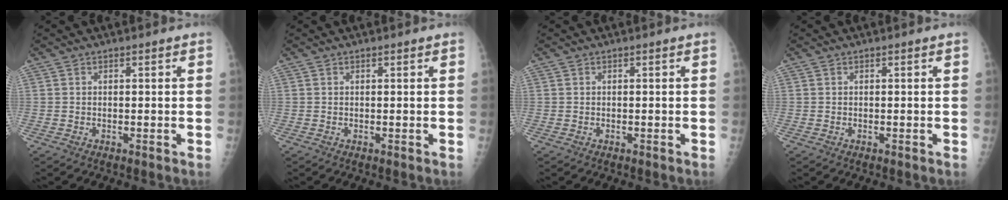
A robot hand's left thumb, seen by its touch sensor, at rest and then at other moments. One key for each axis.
{"total": 0.0}
{"total": 0.0}
{"total": 0.0}